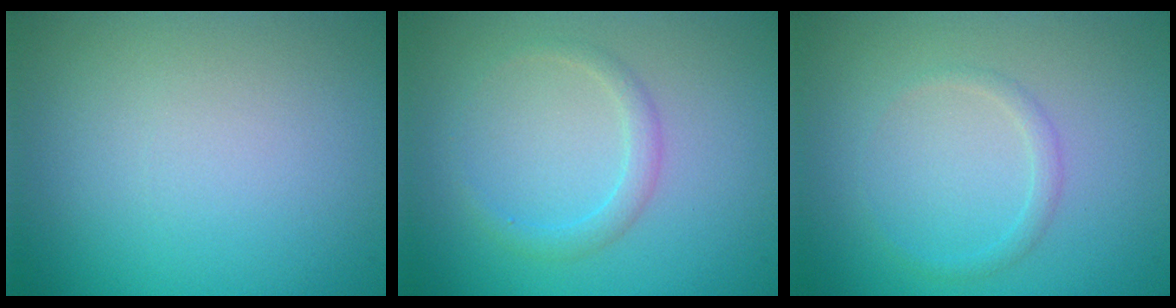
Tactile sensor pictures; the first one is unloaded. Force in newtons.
{"total": 1.6, "press": 1.6, "slide": 0.1}
{"total": 1.0, "press": 1.0, "slide": 0.1}